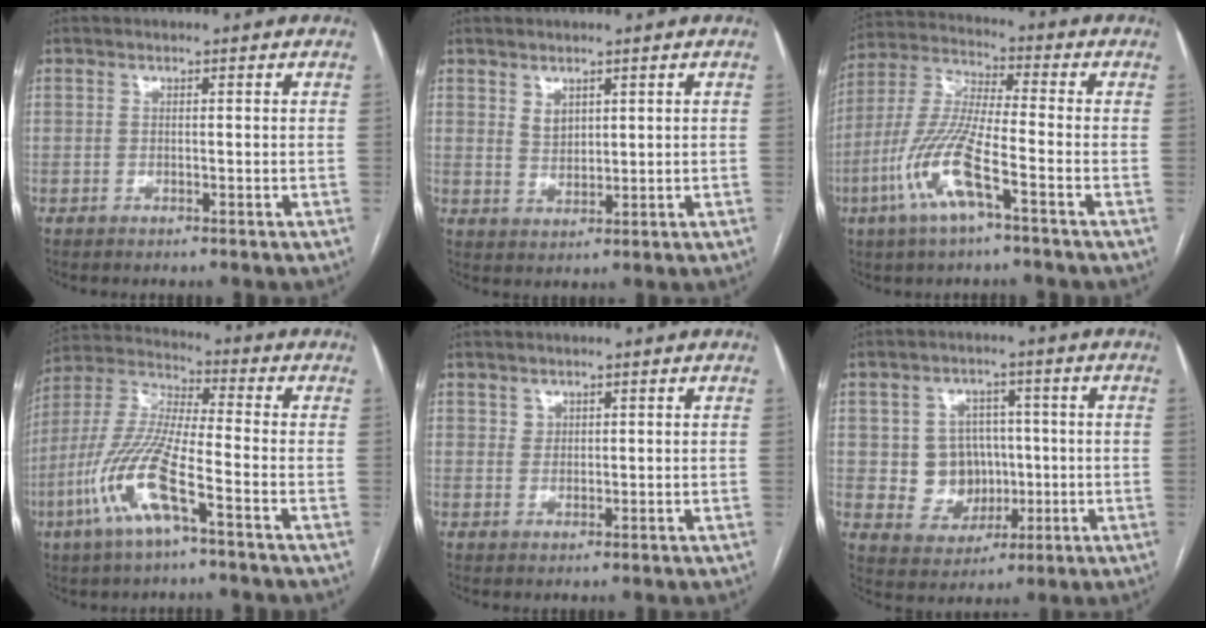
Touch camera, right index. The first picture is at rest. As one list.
[{"total": 2.6, "force": [1.5, 1.7, 1.3], "torque": [-0.024, -0.003, 0.037]}, {"total": 12.1, "force": [-5.2, 1.5, 10.8], "torque": [-0.236, -0.003, -0.105]}, {"total": 13.2, "force": [-5.7, 1.8, 11.8], "torque": [-0.259, -0.006, -0.115]}, {"total": 1.4, "force": [0.9, 1.1, 0.2], "torque": [0.006, 0.000, 0.012]}, {"total": 7.8, "force": [0.2, 7.2, 3.0], "torque": [-0.049, 0.022, 0.017]}]